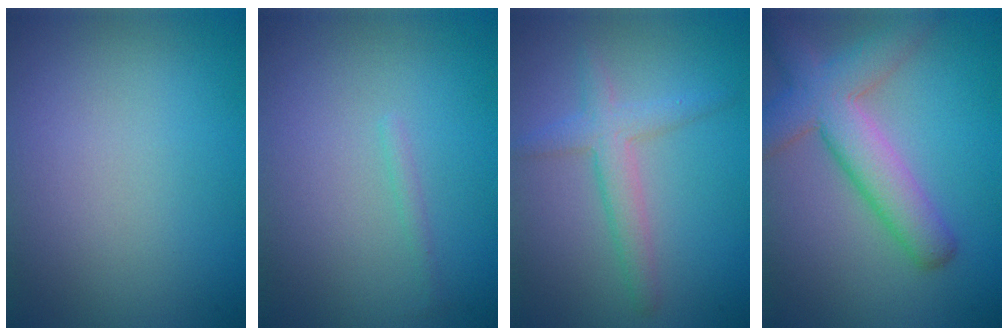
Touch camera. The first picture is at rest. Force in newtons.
{"total": 0.6, "press": 0.6, "slide": 0.0}
{"total": 2.8, "press": 2.8, "slide": 0.2}
{"total": 6.3, "press": 6.3, "slide": 0.4}